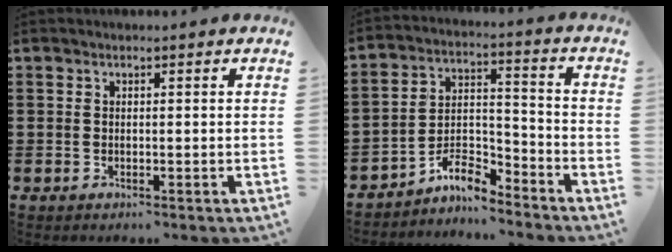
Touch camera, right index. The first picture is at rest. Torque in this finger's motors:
{"motor_torque": [-0.94, 0.58, -0.65, -0.21]}